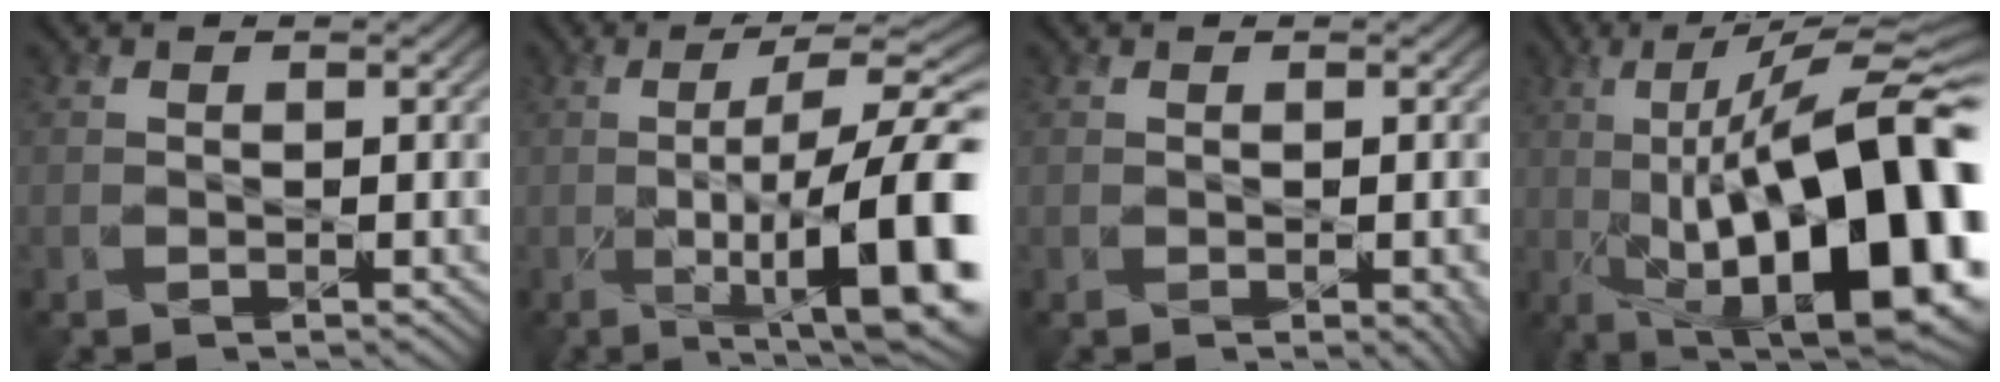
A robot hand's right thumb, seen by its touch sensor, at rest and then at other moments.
{"total": 17.2, "force": [-3.6, 4.8, 16.1], "torque": [-0.230, -0.013, -0.041]}
{"total": 2.6, "force": [-0.8, 0.9, 2.3], "torque": [-0.025, -0.004, -0.001]}
{"total": 21.3, "force": [-2.9, 7.0, 19.9], "torque": [-0.279, 0.023, -0.051]}